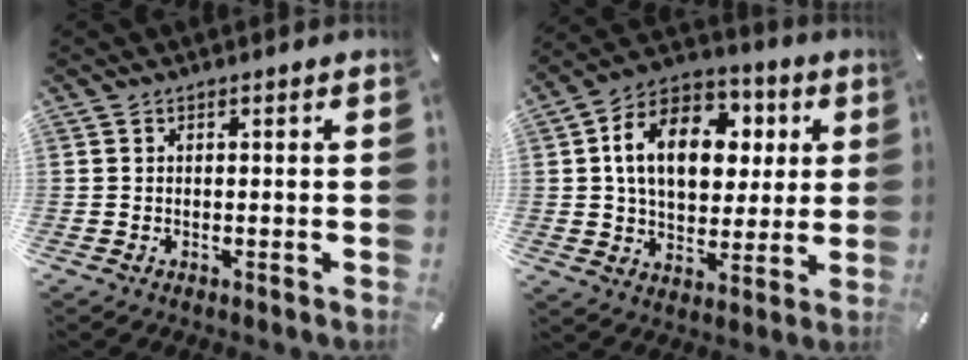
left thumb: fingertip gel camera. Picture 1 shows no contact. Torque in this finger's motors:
{"motor_torque": [2.19, 2.81, 1.51, -1.26, 0.26]}